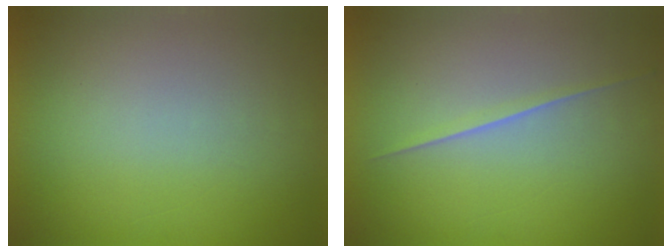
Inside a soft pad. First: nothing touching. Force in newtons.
{"total": 1.8}